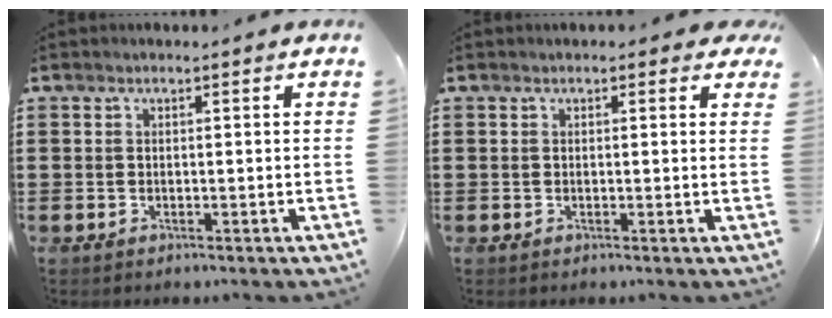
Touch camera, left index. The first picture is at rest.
{"total": 0.8, "force": [0.3, 0.6, 0.5], "torque": [-0.012, 0.006, 0.005]}